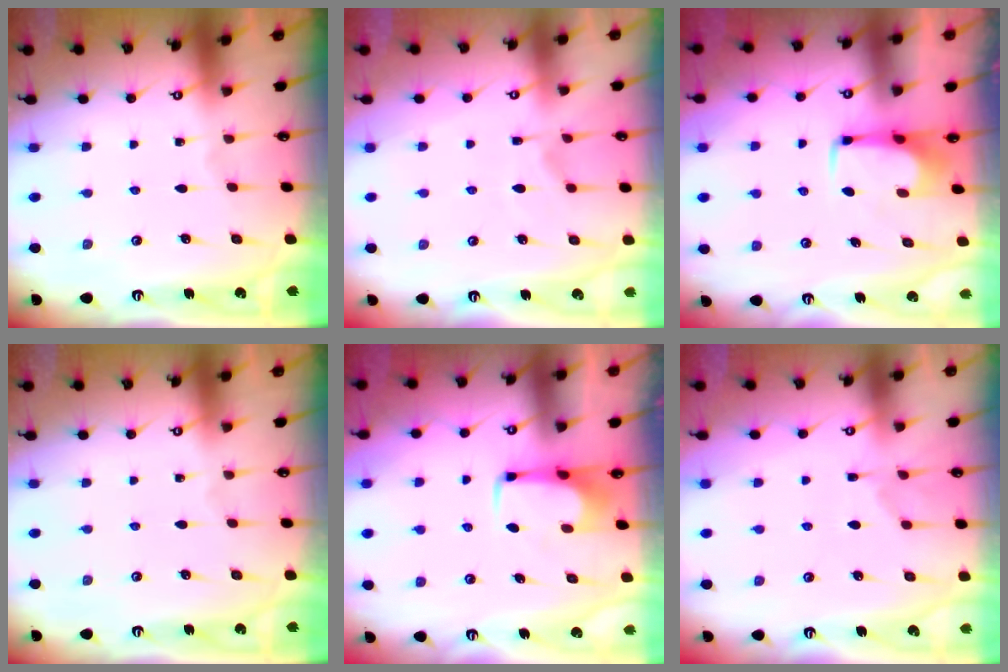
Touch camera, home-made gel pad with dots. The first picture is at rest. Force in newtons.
{"total": 5.7, "press": 5.5, "slide": 1.4}
{"total": 1.0, "press": 0.9, "slide": 0.4}
{"total": 0.0}
{"total": 1.6, "press": 1.5, "slide": 0.5}
{"total": 1.6, "press": 1.2, "slide": 1.2}